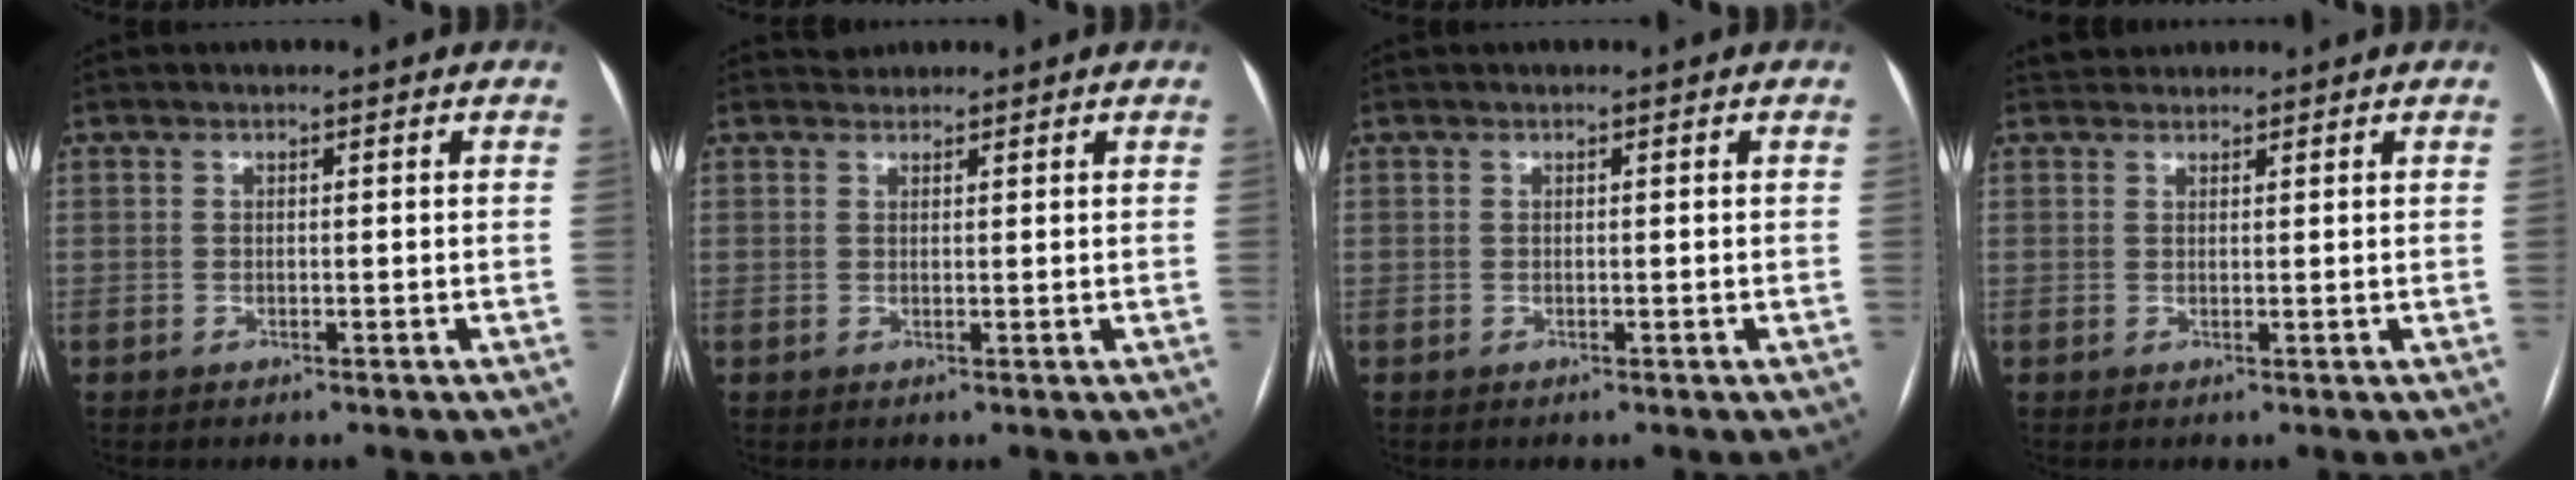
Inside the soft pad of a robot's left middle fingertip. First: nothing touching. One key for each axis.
{"total": 1.1, "fx": 1.0, "fy": 0.3, "fz": -0.4, "tx": 0.001, "ty": 0.008, "tz": 0.016}
{"total": 0.0}
{"total": 2.0, "fx": 1.8, "fy": 0.6, "fz": -0.2, "tx": 0.000, "ty": 0.019, "tz": 0.032}